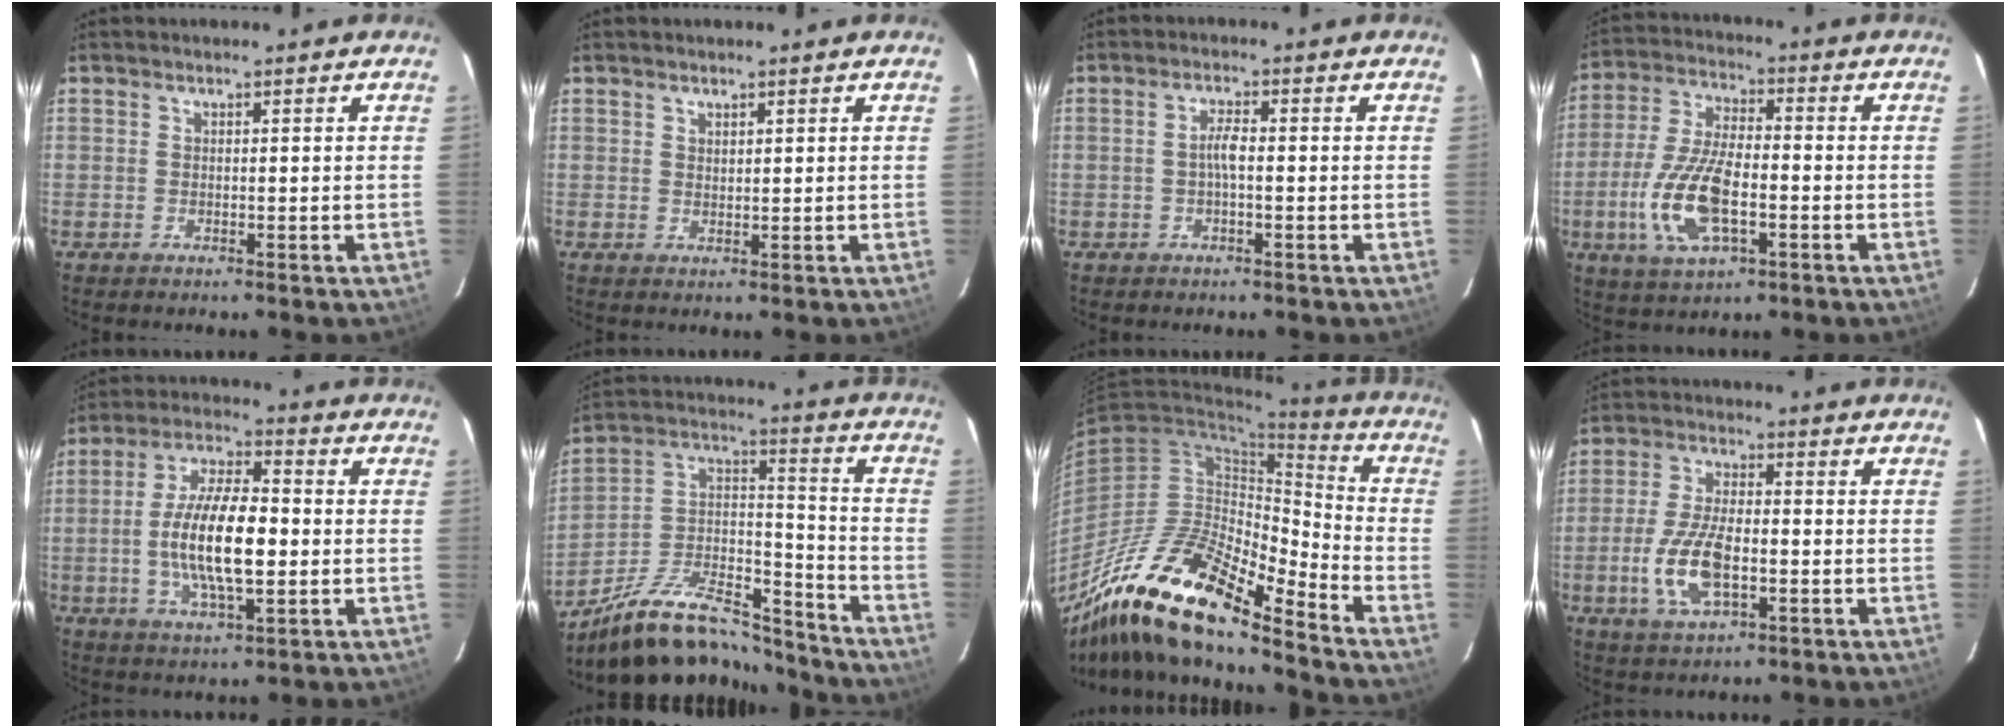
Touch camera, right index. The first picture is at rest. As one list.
[{"total": 1.1, "force": [0.9, 0.6, 0.3], "torque": [-0.003, 0.001, 0.017]}, {"total": 2.4, "force": [-0.5, 0.4, 2.3], "torque": [-0.045, 0.006, -0.009]}, {"total": 14.4, "force": [-4.0, 6.1, 12.4], "torque": [-0.266, -0.005, -0.074]}, {"total": 14.1, "force": [-1.6, 4.8, 13.1], "torque": [-0.253, 0.001, -0.028]}, {"total": 20.9, "force": [-16.8, 7.3, 10.2], "torque": [-0.195, 0.029, -0.267]}, {"total": 20.2, "force": [-15.2, 4.1, 12.6], "torque": [-0.222, -0.013, -0.294]}, {"total": 11.2, "force": [-2.9, 5.0, 9.6], "torque": [-0.203, -0.003, -0.052]}]